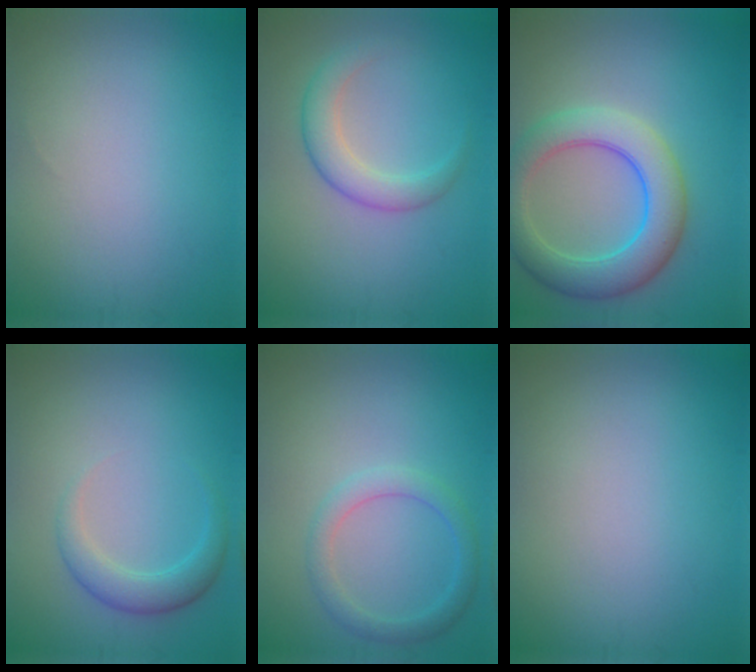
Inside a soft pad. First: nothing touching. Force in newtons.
{"total": 3.2, "press": 3.2, "slide": 0.1}
{"total": 6.7, "press": 6.7, "slide": 0.4}
{"total": 2.7, "press": 2.6, "slide": 0.4}
{"total": 2.4, "press": 2.4, "slide": 0.1}
{"total": 0.0}